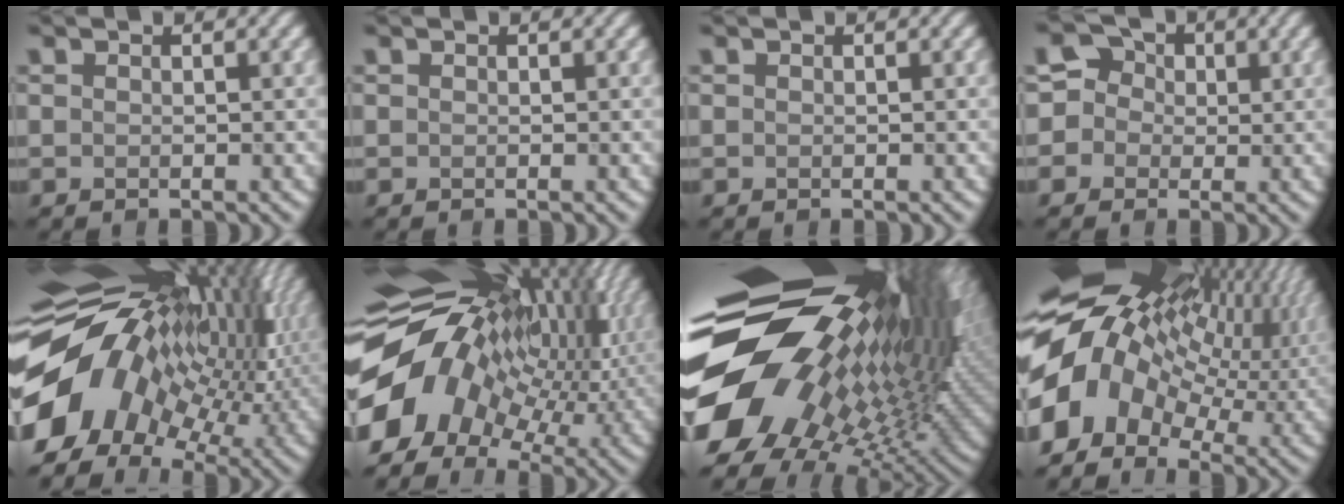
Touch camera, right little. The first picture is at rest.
{"total": 0.0}
{"total": 0.0}
{"total": 4.6, "force": [0.2, 4.5, 1.2], "torque": [-0.013, 0.034, -0.025]}
{"total": 15.1, "force": [-0.2, 10.2, 11.2], "torque": [-0.228, 0.019, -0.009]}
{"total": 13.2, "force": [0.0, 9.4, 9.4], "torque": [-0.190, 0.006, 0.008]}
{"total": 19.2, "force": [3.4, 9.7, 16.2], "torque": [-0.275, 0.001, 0.064]}
{"total": 16.4, "force": [1.3, 11.3, 11.9], "torque": [-0.267, 0.014, 0.022]}